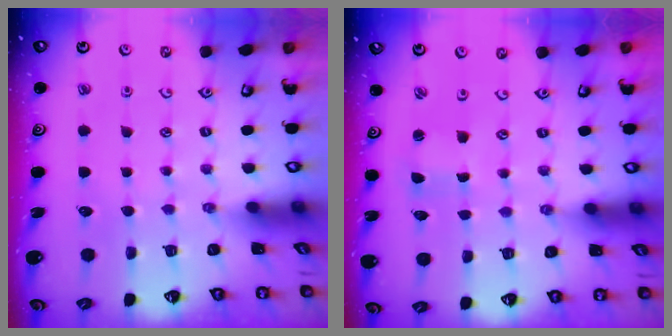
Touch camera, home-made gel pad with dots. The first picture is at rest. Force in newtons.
{"total": 0.6, "press": 0.5, "slide": 0.2}